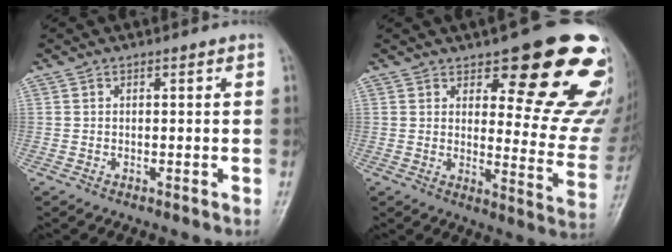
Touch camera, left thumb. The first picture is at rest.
{"total": 20.6, "force": [13.2, 6.6, 14.4], "torque": [-0.131, -0.083, 0.165]}